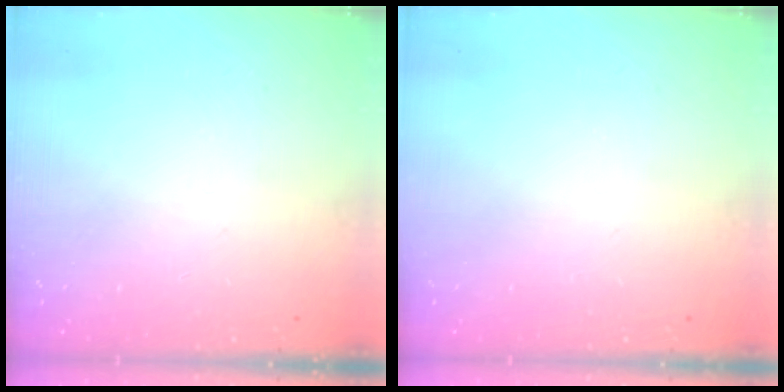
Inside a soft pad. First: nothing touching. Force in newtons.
{"total": 0.0}